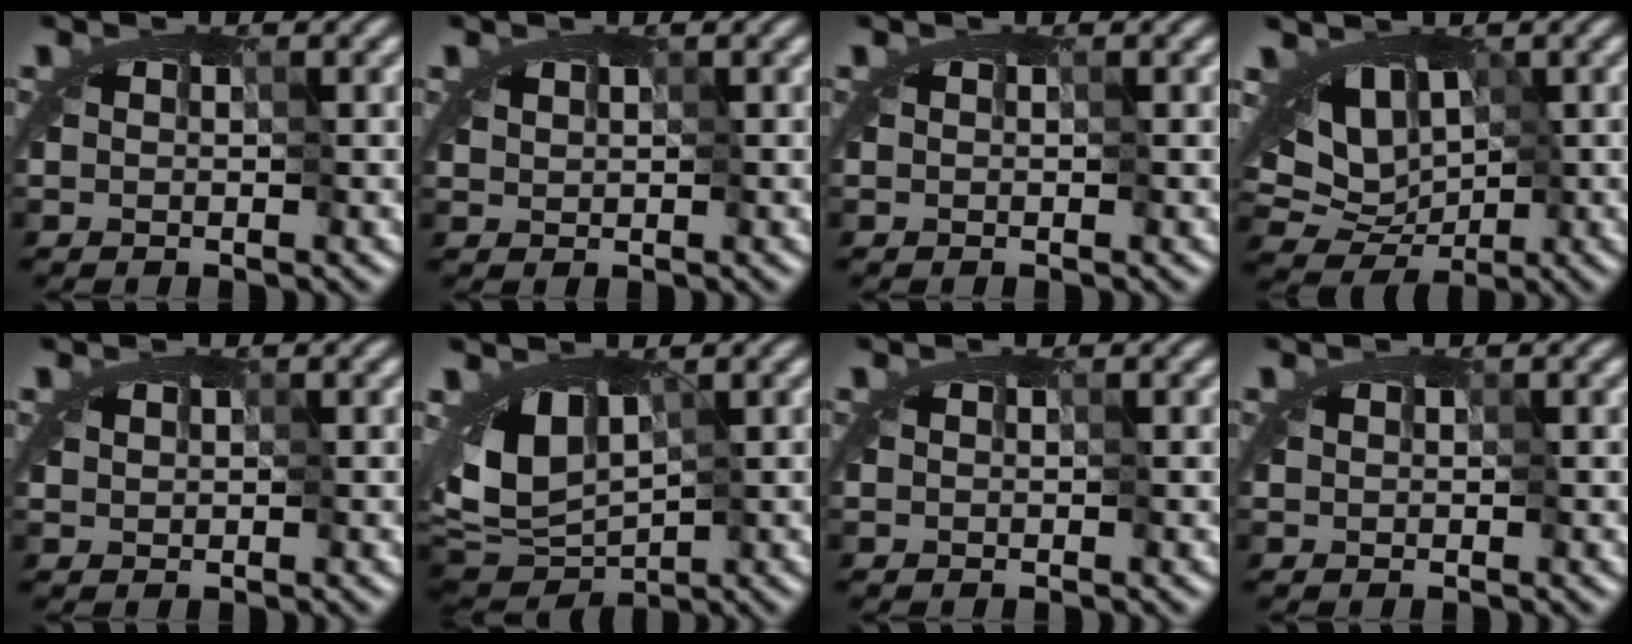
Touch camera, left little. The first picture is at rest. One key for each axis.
{"total": 1.1, "fx": 0.5, "fy": 0.8, "fz": 0.5, "tx": -0.016, "ty": 0.000, "tz": 0.018}
{"total": 0.0}
{"total": 5.1, "fx": 0.9, "fy": 3.5, "fz": 3.6, "tx": -0.050, "ty": 0.009, "tz": 0.024}
{"total": 0.8, "fx": 0.4, "fy": 0.6, "fz": 0.3, "tx": -0.008, "ty": 0.001, "tz": 0.008}
{"total": 5.1, "fx": 0.5, "fy": 3.2, "fz": 3.9, "tx": -0.067, "ty": -0.006, "tz": 0.007}
{"total": 0.0}
{"total": 0.0}